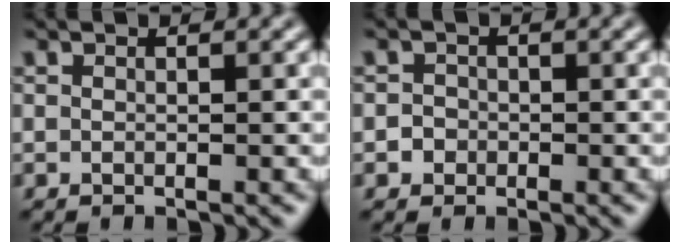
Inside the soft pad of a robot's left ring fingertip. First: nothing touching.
{"total": 1.3, "force": [-0.3, 1.3, 0.2], "torque": [0.014, 0.002, -0.010]}